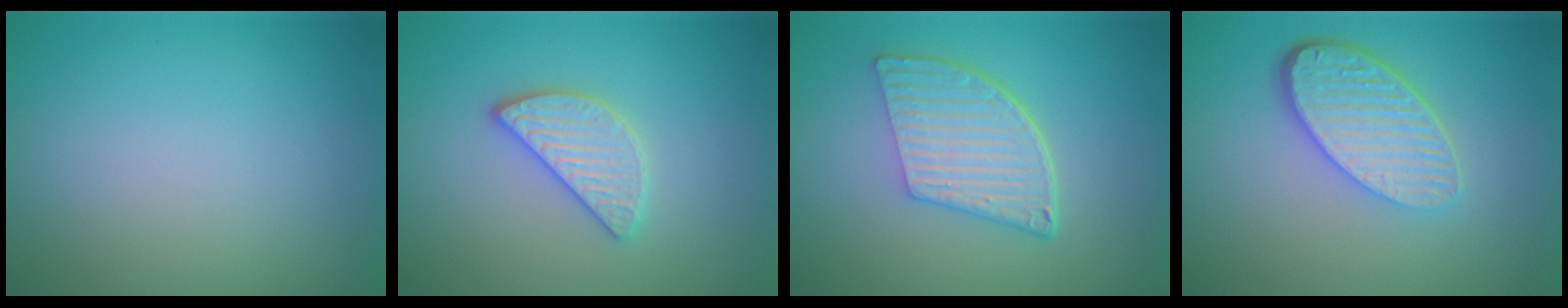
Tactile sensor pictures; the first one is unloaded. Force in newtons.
{"total": 3.0, "press": 2.8, "slide": 1.1}
{"total": 5.9, "press": 4.4, "slide": 4.0}
{"total": 5.3, "press": 3.9, "slide": 3.7}